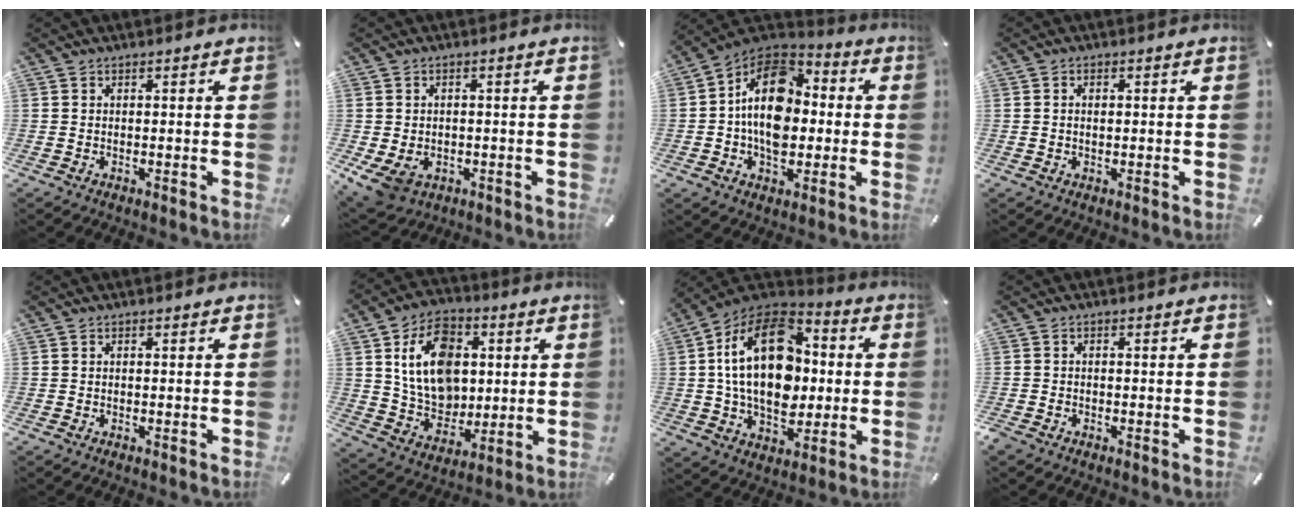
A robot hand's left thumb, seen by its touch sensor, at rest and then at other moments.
{"total": 5.9, "force": [-1.8, 4.6, 3.3], "torque": [-0.081, 0.007, -0.030]}
{"total": 16.8, "force": [-0.7, 12.1, 11.7], "torque": [-0.203, 0.011, -0.015]}
{"total": 1.4, "force": [0.1, 1.0, 1.0], "torque": [-0.023, 0.005, 0.001]}
{"total": 0.0}
{"total": 15.7, "force": [3.1, 12.4, 9.1], "torque": [-0.161, 0.004, 0.060]}
{"total": 23.6, "force": [1.6, 15.8, 17.4], "torque": [-0.330, 0.007, 0.026]}
{"total": 1.1, "force": [-0.8, 0.7, 0.4], "torque": [-0.006, 0.002, -0.018]}